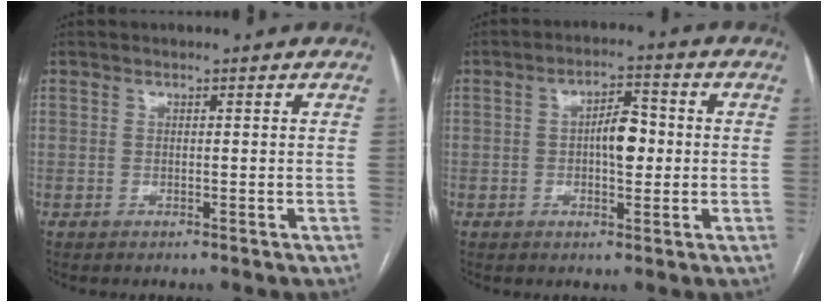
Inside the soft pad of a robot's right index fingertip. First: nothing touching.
{"total": 5.4, "force": [-0.2, 2.0, 5.0], "torque": [-0.083, 0.013, -0.002]}